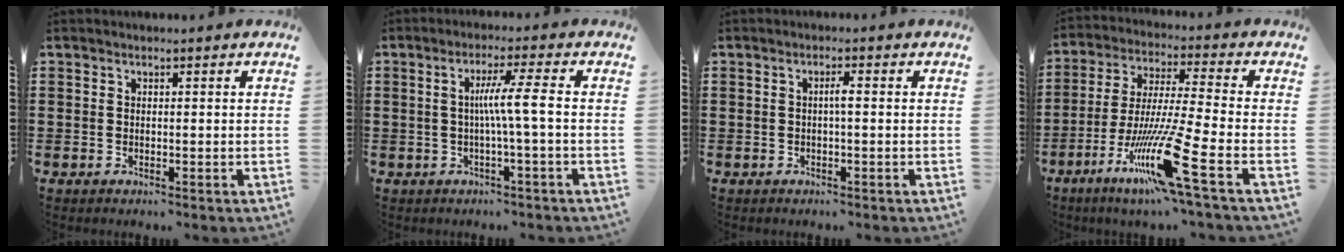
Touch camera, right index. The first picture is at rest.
{"total": 5.4, "force": [-0.4, -0.6, 5.3], "torque": [-0.098, -0.004, -0.015]}
{"total": 1.5, "force": [-0.2, 0.1, 1.5], "torque": [-0.028, 0.001, -0.005]}
{"total": 14.9, "force": [-7.2, 0.3, 13.0], "torque": [-0.269, -0.018, -0.131]}